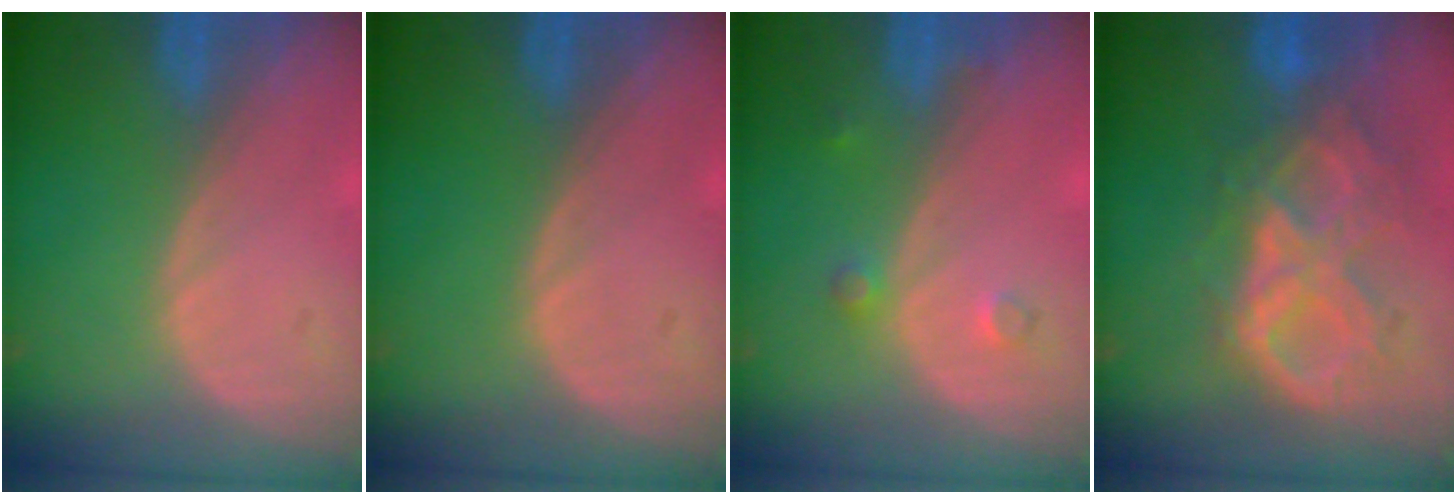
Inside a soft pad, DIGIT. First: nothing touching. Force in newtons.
{"total": 0.0}
{"total": 2.0, "press": 2.0, "slide": 0.2}
{"total": 10.2, "press": 8.7, "slide": 5.3}